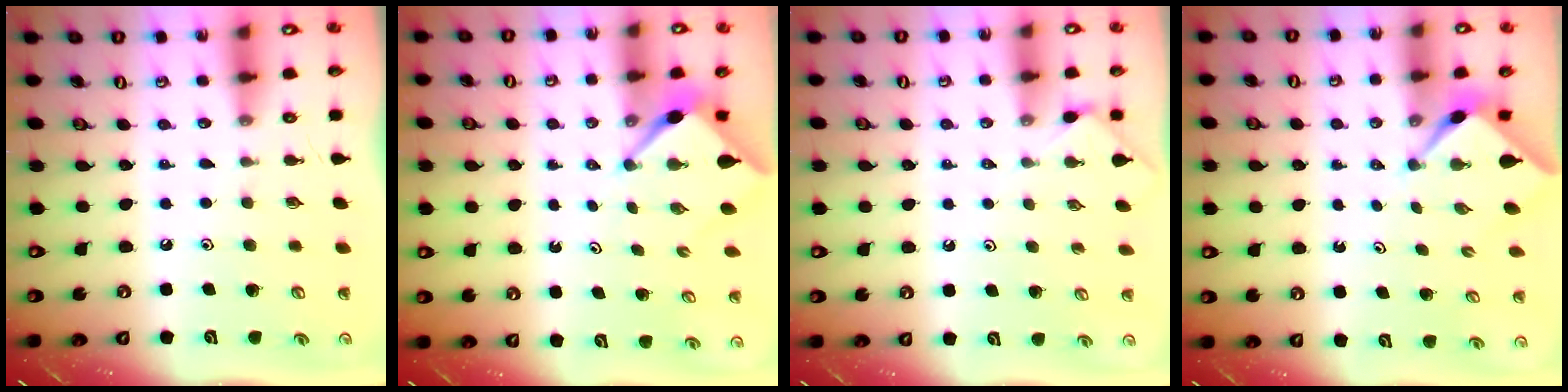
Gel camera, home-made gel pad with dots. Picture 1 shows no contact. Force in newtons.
{"total": 2.7, "press": 2.7, "slide": 0.3}
{"total": 2.3, "press": 2.3, "slide": 0.3}
{"total": 2.2, "press": 2.2, "slide": 0.1}